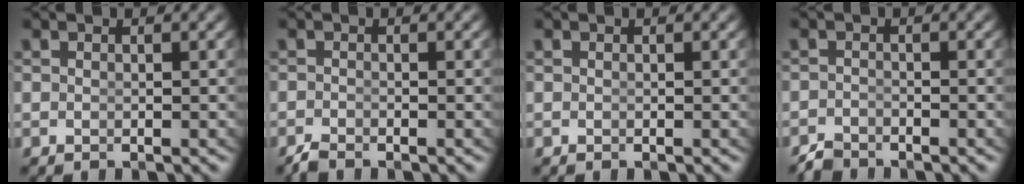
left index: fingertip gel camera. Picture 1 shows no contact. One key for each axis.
{"total": 1.4, "fx": -1.4, "fy": -0.1, "fz": 0.1, "tx": -0.006, "ty": -0.014, "tz": -0.019}
{"total": 0.0}
{"total": 1.9, "fx": -1.8, "fy": 0.0, "fz": -0.2, "tx": 0.001, "ty": -0.016, "tz": -0.028}